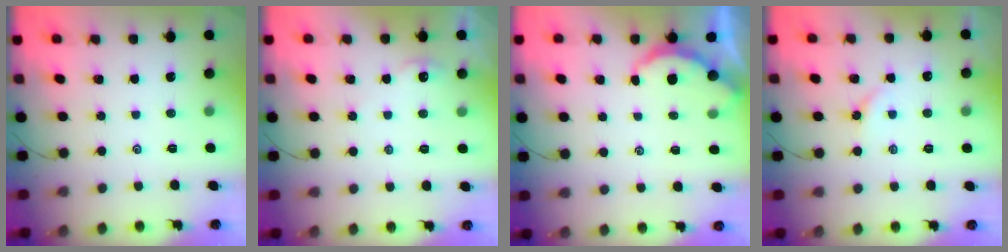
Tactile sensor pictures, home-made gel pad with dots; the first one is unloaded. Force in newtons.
{"total": 2.6, "press": 2.6, "slide": 0.3}
{"total": 2.9, "press": 2.9, "slide": 0.3}
{"total": 4.6, "press": 4.5, "slide": 0.8}